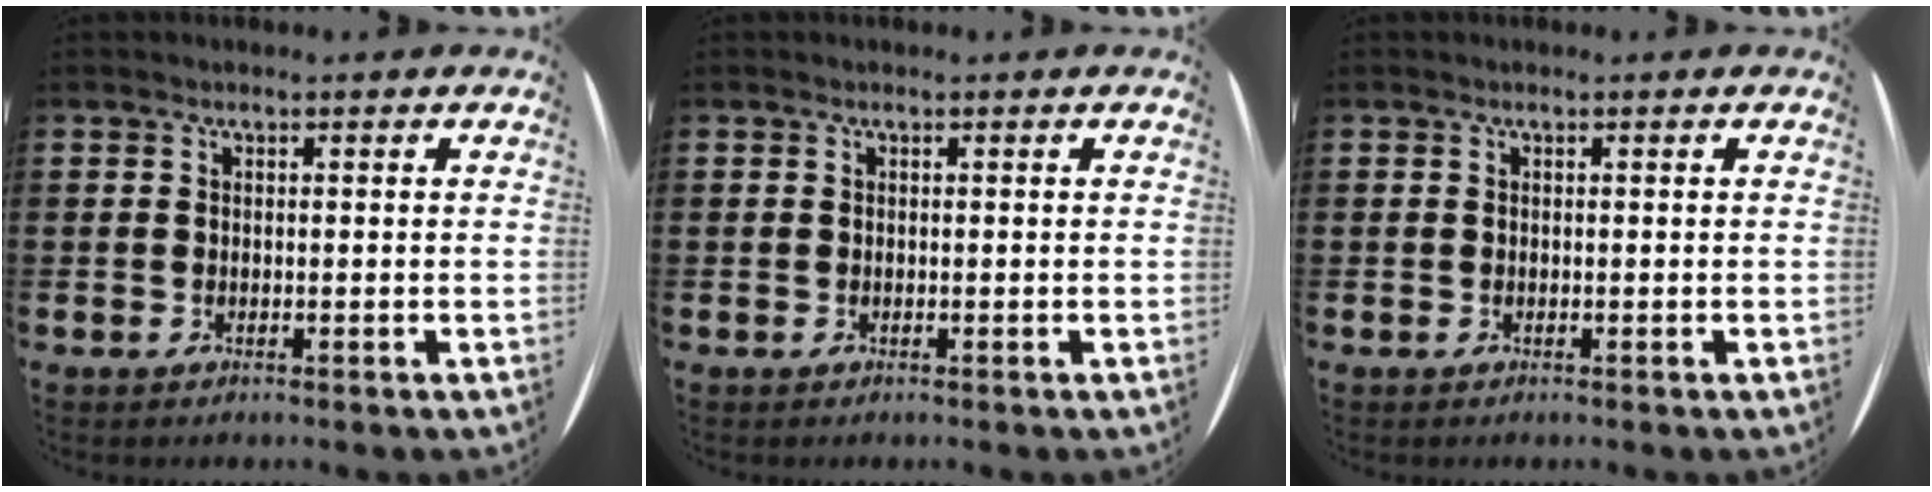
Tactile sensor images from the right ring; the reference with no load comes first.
{"total": 0.0}
{"total": 0.0}